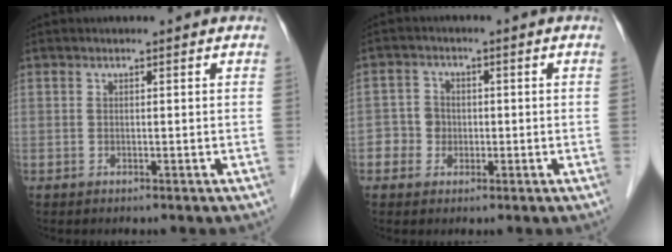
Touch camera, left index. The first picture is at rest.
{"total": 3.6, "force": [-0.7, 3.5, 0.6], "torque": [-0.008, 0.013, -0.012]}